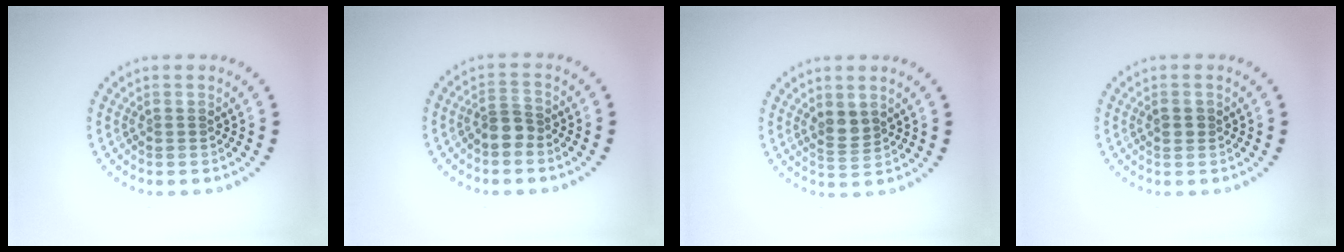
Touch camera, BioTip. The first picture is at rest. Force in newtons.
{"total": 1.9, "press": 1.6, "slide": 1.0}
{"total": 2.0, "press": 1.8, "slide": 0.9}
{"total": 1.2, "press": 1.2, "slide": 0.1}